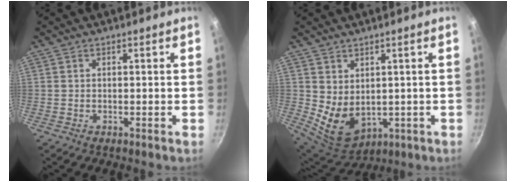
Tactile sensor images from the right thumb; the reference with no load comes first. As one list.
[{"total": 8.5, "force": [1.2, 6.4, 5.5], "torque": [-0.076, -0.029, 0.048]}]